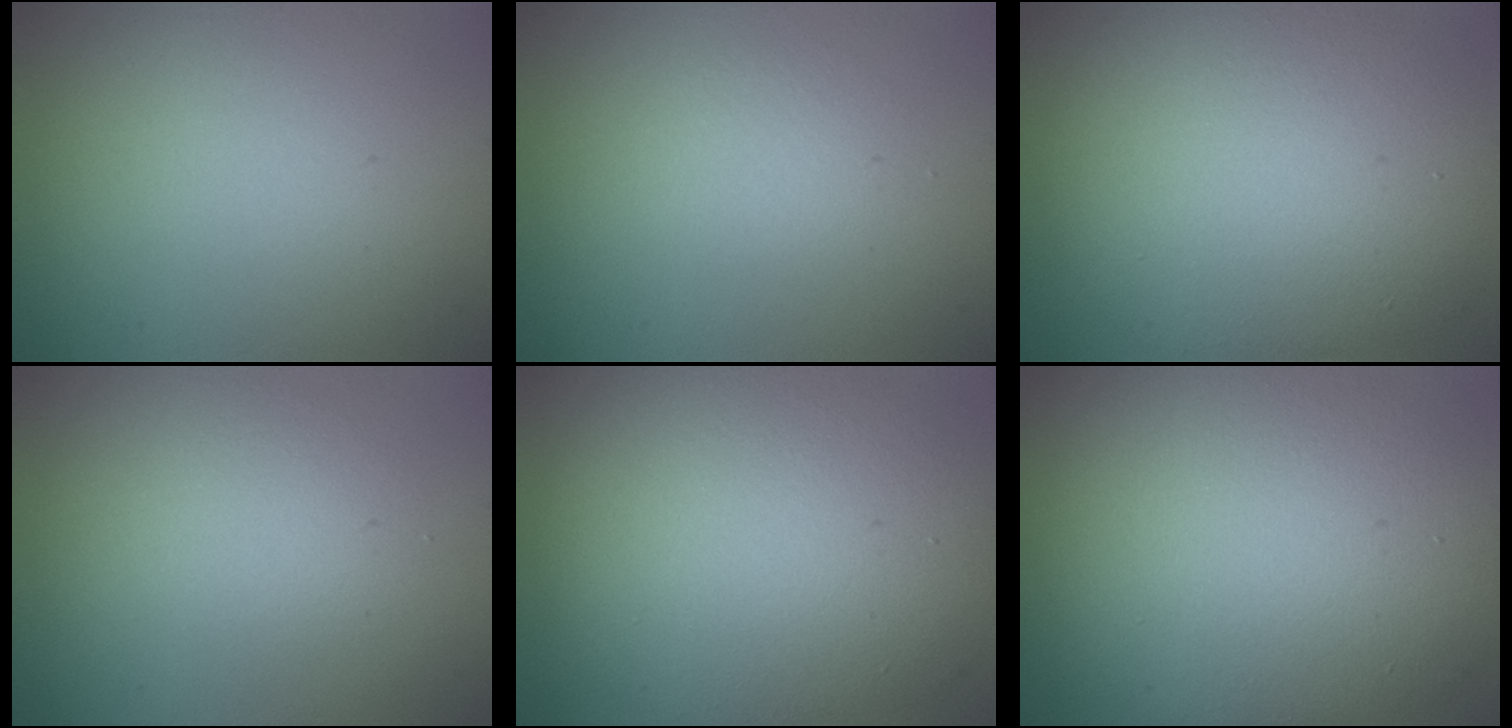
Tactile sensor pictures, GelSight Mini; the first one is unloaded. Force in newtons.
{"total": 1.3, "press": 1.3, "slide": 0.1}
{"total": 10.9, "press": 10.9, "slide": 0.6}
{"total": 2.4, "press": 2.4, "slide": 0.0}
{"total": 10.6, "press": 10.6, "slide": 1.0}
{"total": 13.4, "press": 13.3, "slide": 0.8}